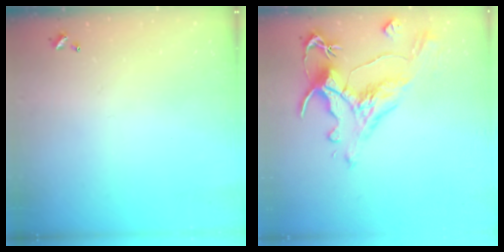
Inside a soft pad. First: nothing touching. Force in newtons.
{"total": 1.7, "press": 0.9, "slide": 1.5}